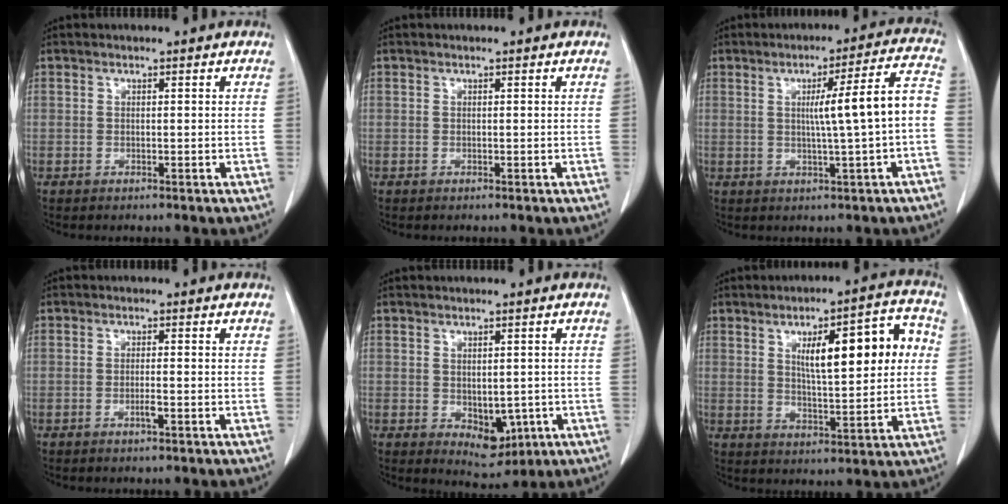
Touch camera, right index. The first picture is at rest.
{"total": 0.0}
{"total": 9.6, "force": [-0.5, -0.7, 9.5], "torque": [-0.135, 0.015, -0.006]}
{"total": 1.7, "force": [-0.8, 0.1, 1.5], "torque": [-0.030, -0.001, -0.014]}
{"total": 5.5, "force": [-1.3, 3.2, 4.2], "torque": [-0.052, -0.009, -0.003]}
{"total": 13.5, "force": [3.2, 3.2, 12.8], "torque": [-0.180, 0.025, 0.049]}